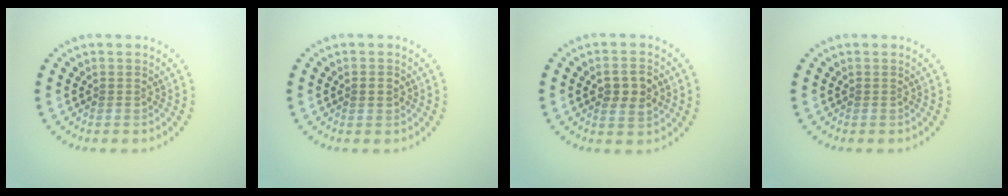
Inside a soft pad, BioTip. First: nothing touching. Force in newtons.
{"total": 1.4, "press": 1.4, "slide": 0.1}
{"total": 2.9, "press": 2.9, "slide": 0.1}
{"total": 0.0}